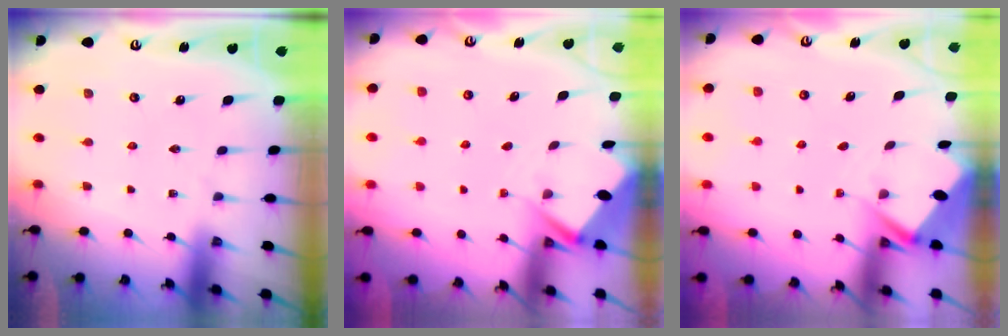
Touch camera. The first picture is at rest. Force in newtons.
{"total": 2.9, "press": 2.8, "slide": 0.3}
{"total": 2.7, "press": 2.7, "slide": 0.3}